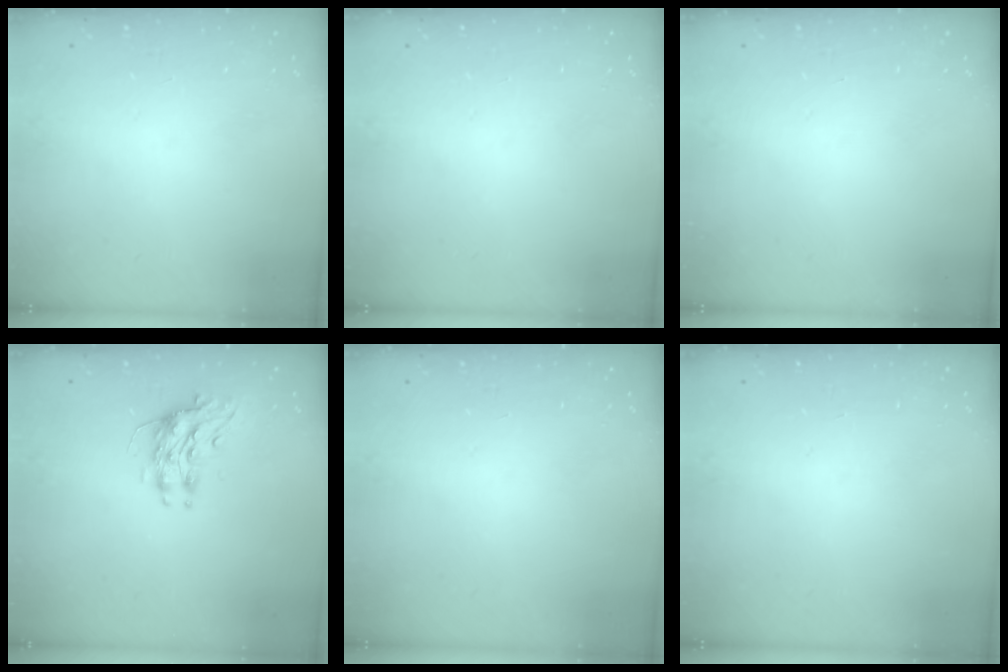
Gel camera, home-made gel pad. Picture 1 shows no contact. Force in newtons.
{"total": 0.0}
{"total": 0.0}
{"total": 8.3, "press": 8.2, "slide": 0.6}
{"total": 0.0}
{"total": 0.0}